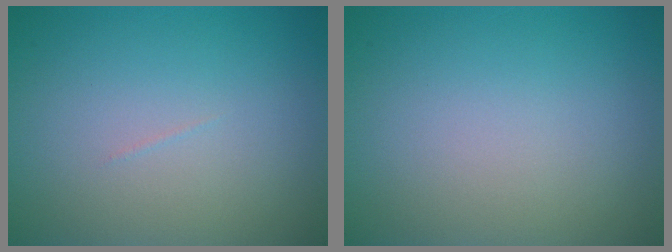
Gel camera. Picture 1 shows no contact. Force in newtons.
{"total": 0.0}